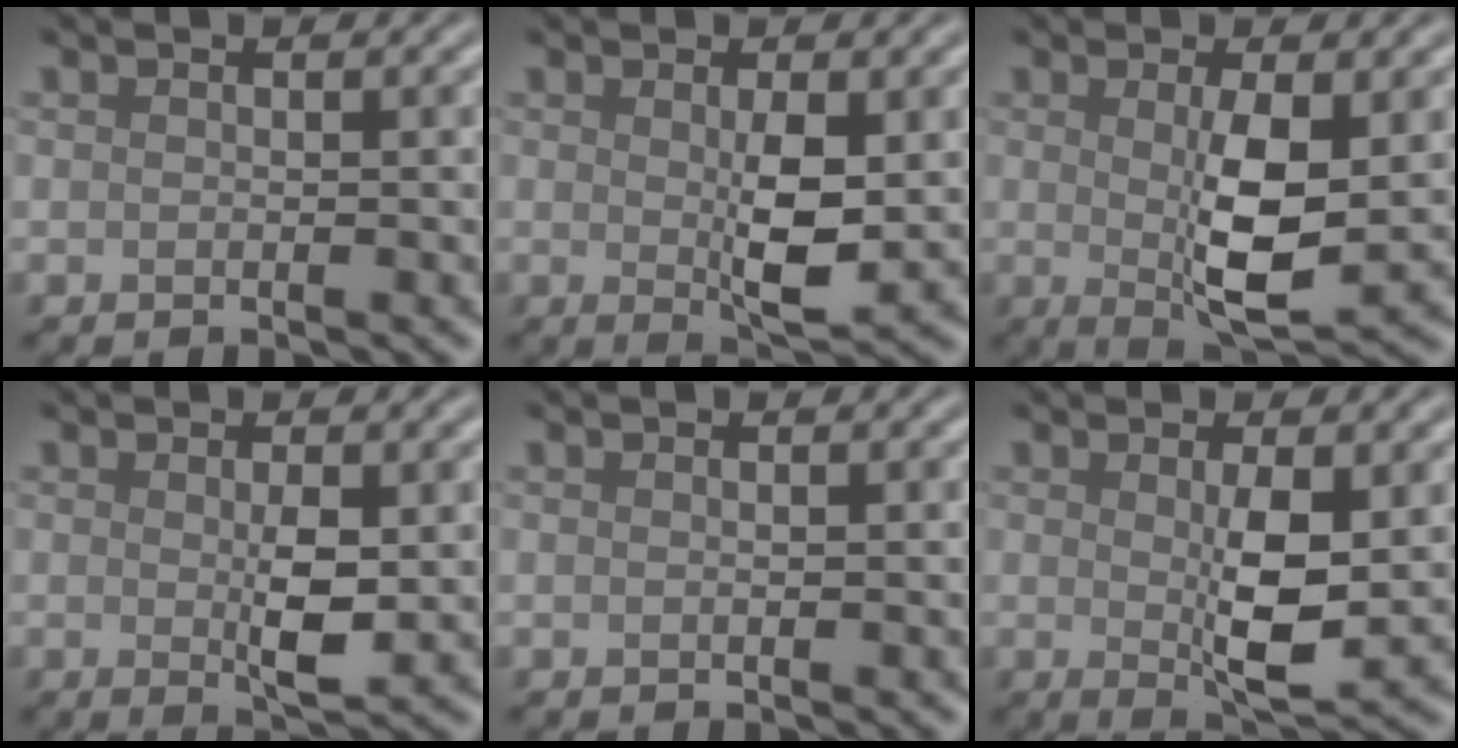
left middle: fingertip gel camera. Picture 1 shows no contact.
{"total": 3.5, "force": [0.2, 0.9, 3.4], "torque": [-0.065, -0.007, 0.008]}
{"total": 5.3, "force": [0.2, 1.4, 5.2], "torque": [-0.094, -0.012, 0.008]}
{"total": 2.7, "force": [0.0, 0.6, 2.6], "torque": [-0.052, -0.006, 0.003]}
{"total": 0.0}
{"total": 4.2, "force": [0.2, 1.0, 4.0], "torque": [-0.077, -0.010, 0.009]}